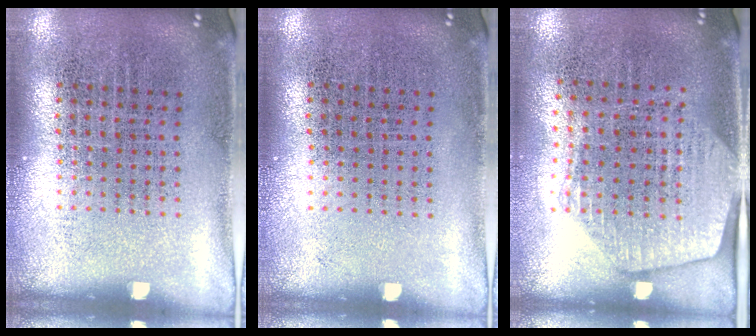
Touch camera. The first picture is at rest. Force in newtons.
{"total": 0.0}
{"total": 1.6, "press": 1.4, "slide": 0.8}